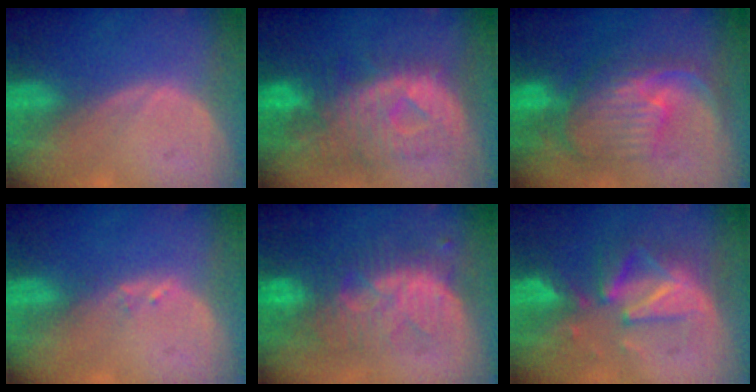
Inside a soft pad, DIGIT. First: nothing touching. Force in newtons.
{"total": 10.9, "press": 9.7, "slide": 5.1}
{"total": 10.8, "press": 9.6, "slide": 5.1}
{"total": 1.0, "press": 1.0, "slide": 0.2}
{"total": 8.8, "press": 8.8, "slide": 0.2}
{"total": 8.2, "press": 8.2, "slide": 0.4}